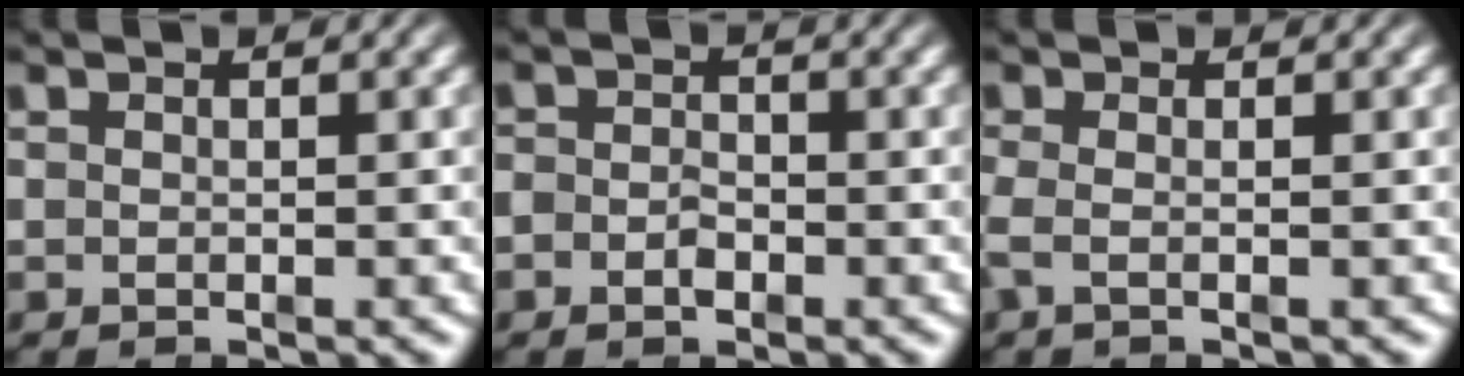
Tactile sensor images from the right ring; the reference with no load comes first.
{"total": 2.8, "force": [-1.2, 2.2, 1.2], "torque": [-0.030, -0.013, -0.020]}
{"total": 1.6, "force": [-0.6, 0.7, 1.3], "torque": [-0.047, -0.015, -0.007]}